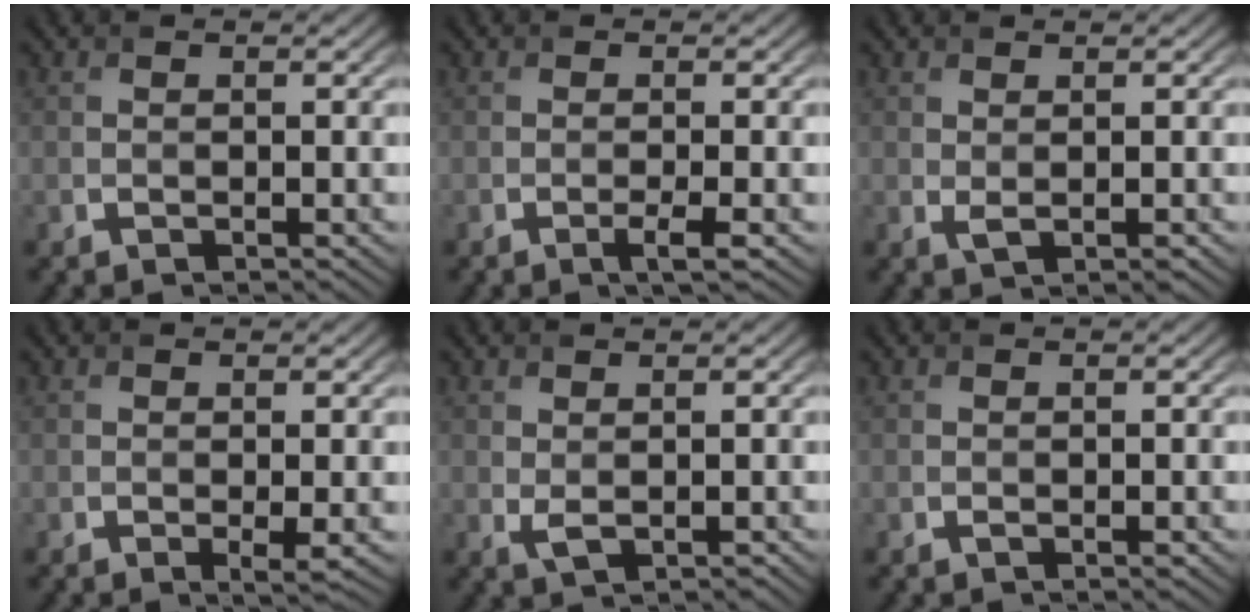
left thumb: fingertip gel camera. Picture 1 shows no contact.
{"total": 1.8, "force": [-0.7, 0.1, 1.7], "torque": [-0.027, 0.001, -0.016]}
{"total": 1.4, "force": [0.3, 0.4, 1.3], "torque": [-0.030, -0.004, 0.009]}
{"total": 1.2, "force": [-0.1, -0.1, 1.2], "torque": [-0.020, -0.005, -0.003]}
{"total": 1.6, "force": [0.2, 0.7, 1.4], "torque": [-0.033, -0.006, 0.009]}
{"total": 0.6, "force": [-0.2, 0.2, 0.5], "torque": [-0.009, -0.003, -0.001]}